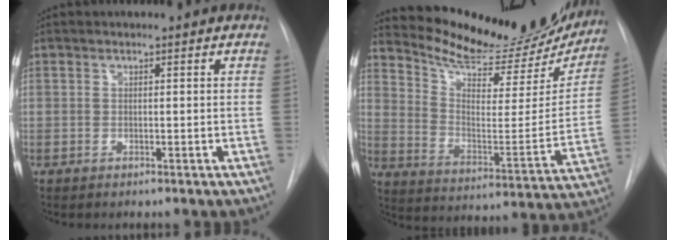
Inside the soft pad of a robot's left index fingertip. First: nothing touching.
{"total": 23.6, "force": [21.8, 5.5, 7.2], "torque": [-0.105, -0.066, 0.296]}